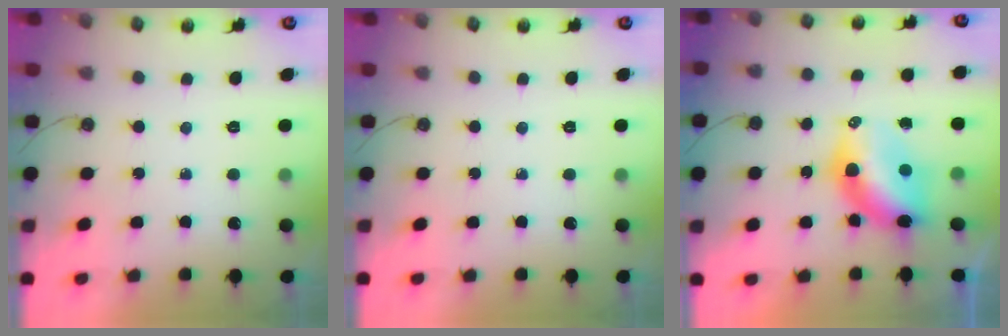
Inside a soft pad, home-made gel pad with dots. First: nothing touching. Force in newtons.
{"total": 0.0}
{"total": 8.8, "press": 8.8, "slide": 0.6}